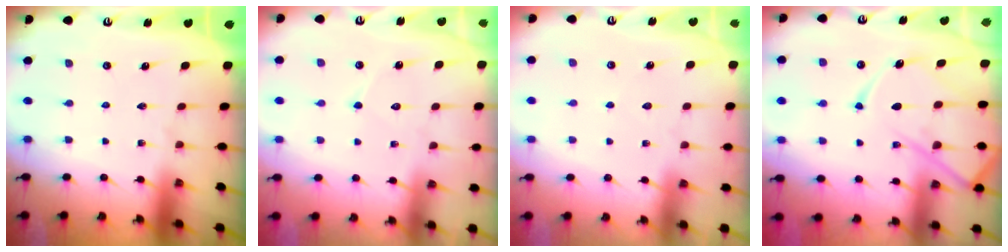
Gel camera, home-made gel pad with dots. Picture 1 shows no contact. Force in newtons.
{"total": 5.6, "press": 5.6, "slide": 0.5}
{"total": 2.5, "press": 2.5, "slide": 0.4}
{"total": 15.5, "press": 15.4, "slide": 1.5}